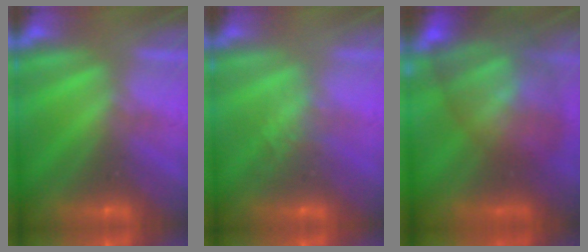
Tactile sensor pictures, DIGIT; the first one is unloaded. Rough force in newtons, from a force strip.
{"total": 1.1}
{"total": 7.6}